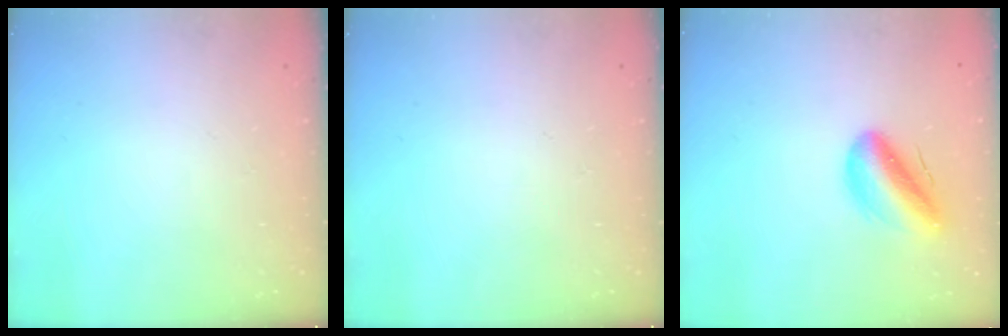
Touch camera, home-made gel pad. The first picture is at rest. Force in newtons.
{"total": 0.0}
{"total": 10.9, "press": 10.5, "slide": 3.1}